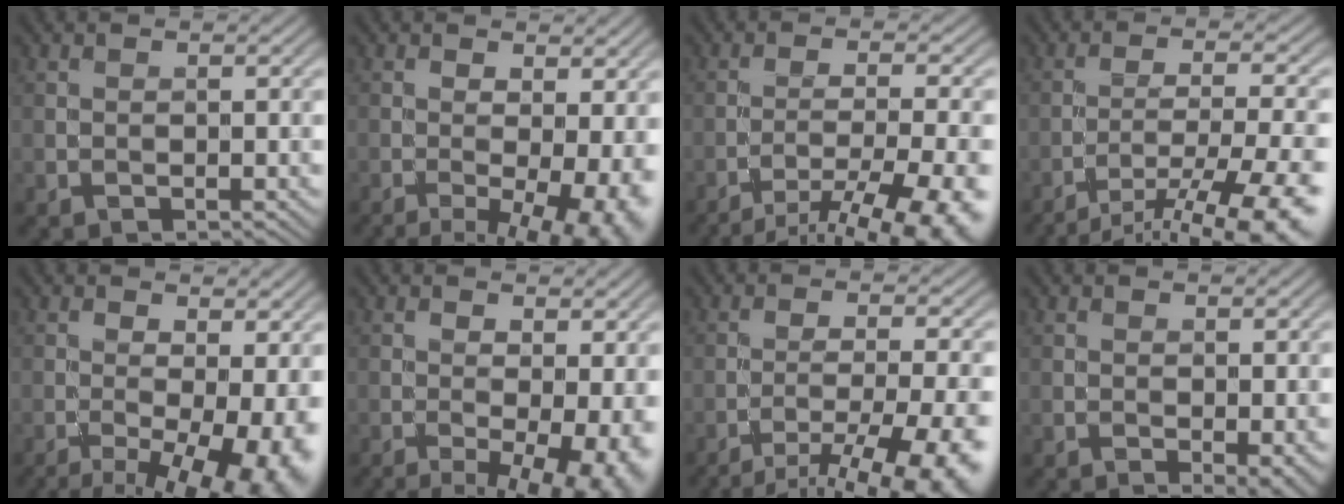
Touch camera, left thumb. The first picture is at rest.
{"total": 10.7, "force": [-4.1, 3.8, 9.1], "torque": [-0.126, -0.021, -0.045]}
{"total": 14.3, "force": [-10.5, 3.7, 9.0], "torque": [-0.143, -0.020, -0.137]}
{"total": 16.1, "force": [-11.8, 4.4, 10.0], "torque": [-0.158, -0.019, -0.156]}
{"total": 11.2, "force": [-4.6, 3.9, 9.4], "torque": [-0.145, -0.024, -0.061]}
{"total": 10.7, "force": [-4.2, 3.9, 9.0], "torque": [-0.126, -0.020, -0.046]}
{"total": 14.5, "force": [-10.5, 3.8, 9.3], "torque": [-0.142, -0.018, -0.135]}
{"total": 3.2, "force": [-1.3, 1.1, 2.7], "torque": [-0.037, -0.001, -0.014]}